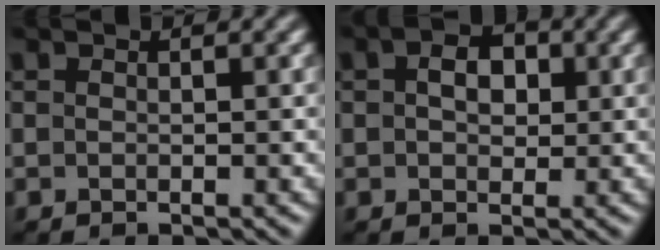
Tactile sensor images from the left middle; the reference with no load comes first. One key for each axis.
{"total": 3.1, "fx": 0.7, "fy": 2.1, "fz": 2.2, "tx": -0.039, "ty": 0.006, "tz": 0.008}